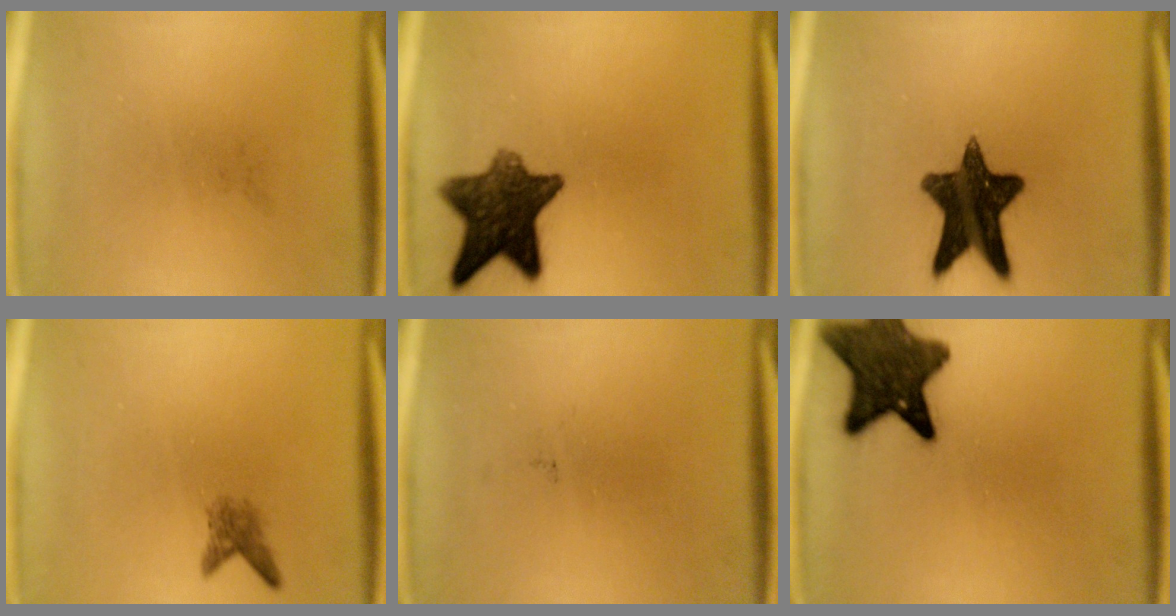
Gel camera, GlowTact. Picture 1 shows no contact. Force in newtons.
{"total": 11.0}
{"total": 14.2}
{"total": 2.1}
{"total": 0.0}
{"total": 12.4}